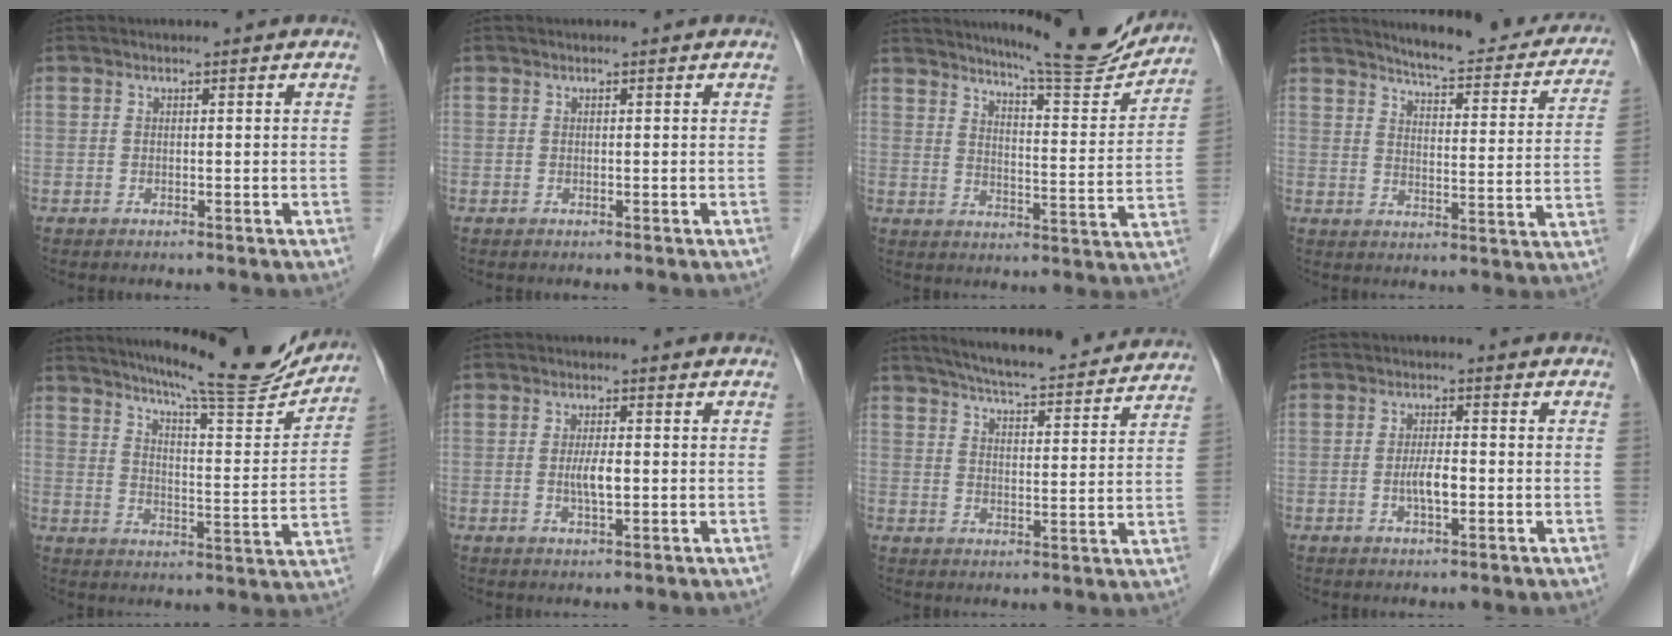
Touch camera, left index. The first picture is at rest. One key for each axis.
{"total": 0.0}
{"total": 15.1, "fx": 14.2, "fy": 0.6, "fz": 5.2, "tx": -0.076, "ty": -0.043, "tz": 0.184}
{"total": 18.6, "fx": 16.9, "fy": 3.3, "fz": 7.0, "tx": -0.075, "ty": -0.039, "tz": 0.196}
{"total": 17.4, "fx": 15.9, "fy": 0.7, "fz": 7.1, "tx": -0.109, "ty": -0.041, "tz": 0.213}
{"total": 3.1, "fx": -0.3, "fy": 0.7, "fz": 3.0, "tx": -0.062, "ty": -0.002, "tz": -0.005}
{"total": 20.0, "fx": 18.3, "fy": 2.2, "fz": 7.8, "tx": -0.116, "ty": 0.003, "tz": 0.240}
{"total": 3.3, "fx": -0.8, "fy": 0.8, "fz": 3.1, "tx": -0.063, "ty": 0.001, "tz": -0.014}